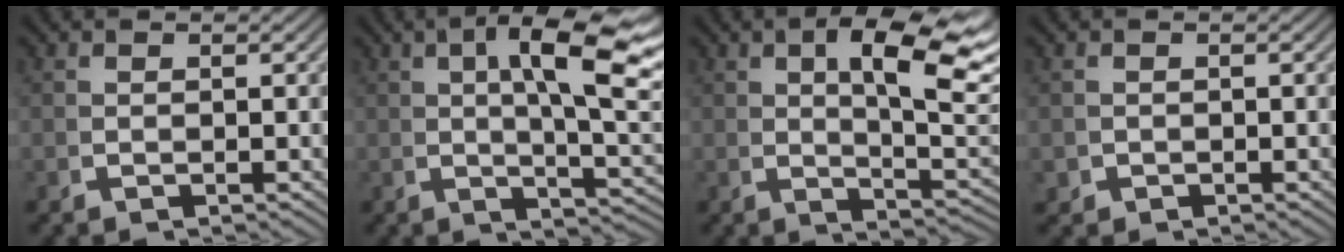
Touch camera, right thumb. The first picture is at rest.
{"total": 9.8, "force": [2.6, 3.3, 8.8], "torque": [-0.114, 0.016, 0.034]}
{"total": 9.5, "force": [2.2, 4.0, 8.4], "torque": [-0.107, 0.002, 0.036]}
{"total": 1.0, "force": [-0.3, 0.9, 0.1], "torque": [-0.006, -0.010, 0.001]}